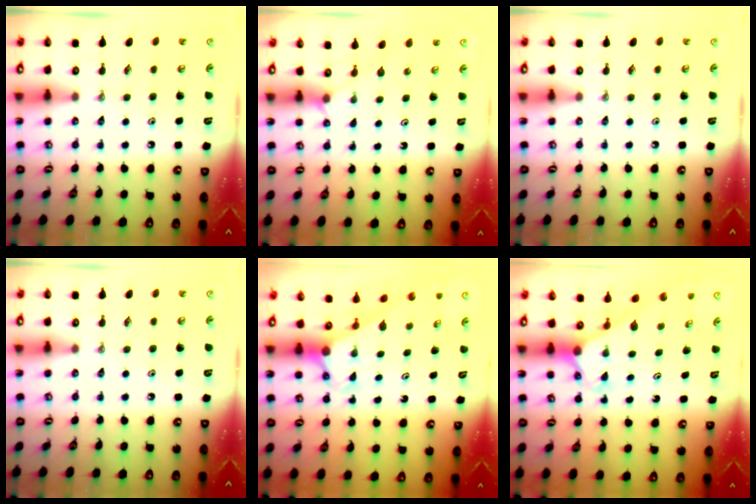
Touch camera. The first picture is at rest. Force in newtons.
{"total": 1.8, "press": 1.7, "slide": 0.4}
{"total": 0.0}
{"total": 0.0}
{"total": 2.8, "press": 2.8, "slide": 0.0}
{"total": 2.2, "press": 2.2, "slide": 0.2}